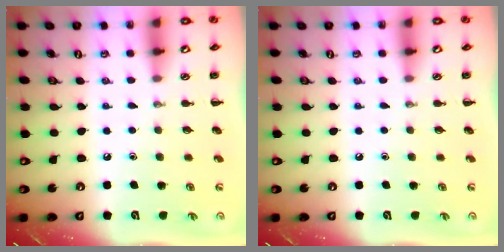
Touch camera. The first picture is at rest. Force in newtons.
{"total": 0.0}